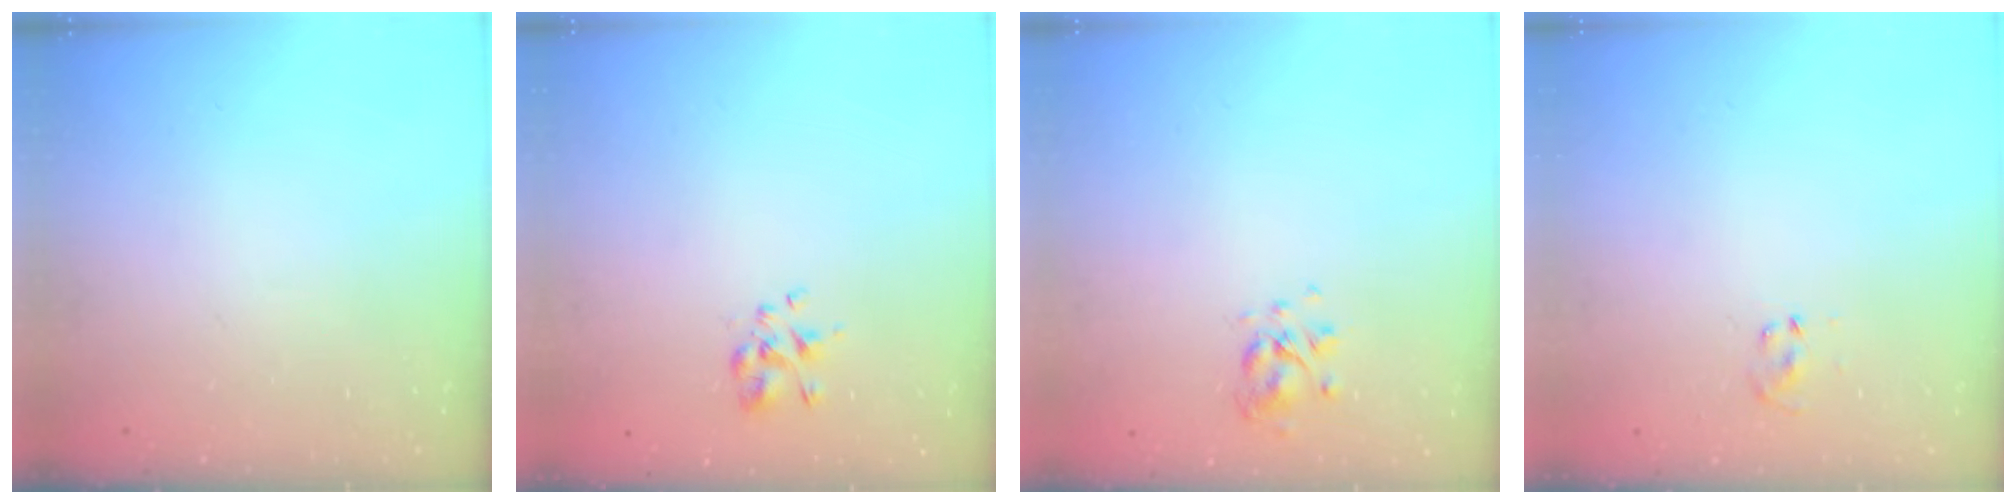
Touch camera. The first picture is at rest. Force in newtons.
{"total": 2.3, "press": 2.2, "slide": 0.8}
{"total": 4.2, "press": 4.0, "slide": 1.5}
{"total": 3.8, "press": 3.5, "slide": 1.4}